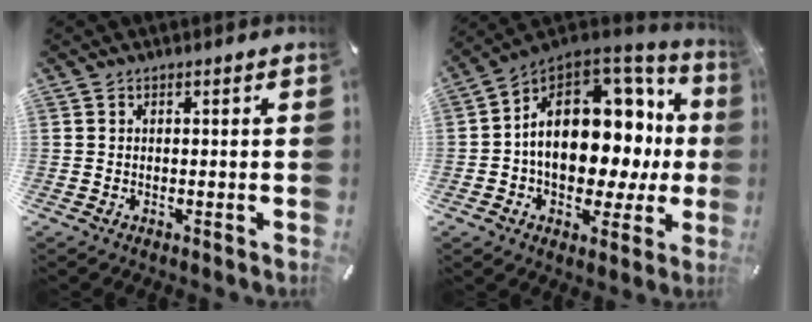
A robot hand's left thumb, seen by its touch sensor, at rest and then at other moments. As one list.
[{"total": 18.9, "force": [1.8, 13.1, 13.6], "torque": [-0.202, -0.019, 0.039]}]